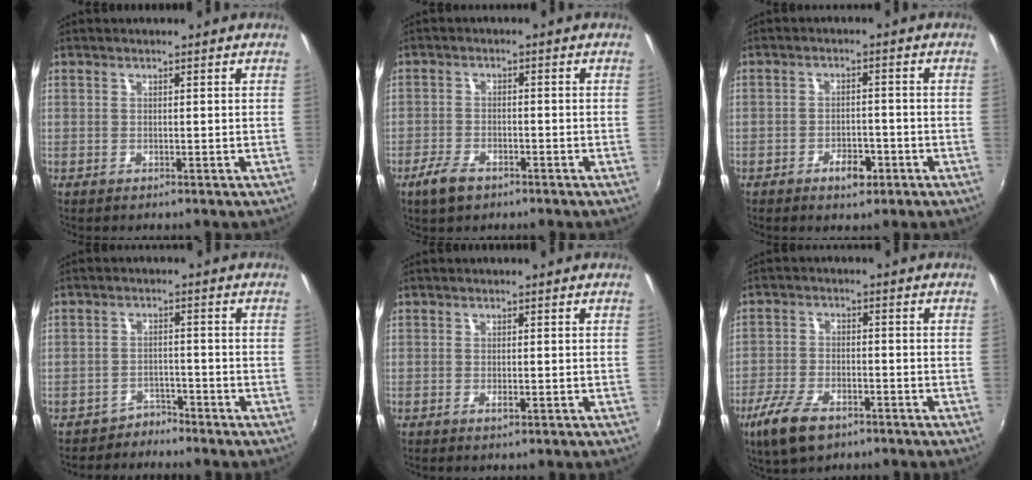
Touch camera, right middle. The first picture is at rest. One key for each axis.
{"total": 5.0, "fx": -3.4, "fy": 2.3, "fz": 2.7, "tx": -0.075, "ty": -0.008, "tz": -0.063}
{"total": 4.3, "fx": -2.7, "fy": 2.2, "fz": 2.5, "tx": -0.052, "ty": -0.004, "tz": -0.039}
{"total": 3.1, "fx": -2.5, "fy": 1.6, "fz": -0.8, "tx": 0.014, "ty": 0.013, "tz": -0.046}
{"total": 1.1, "fx": -0.4, "fy": 0.4, "fz": 1.0, "tx": -0.018, "ty": -0.002, "tz": -0.006}
{"total": 9.6, "fx": -6.2, "fy": 4.4, "fz": 5.9, "tx": -0.148, "ty": -0.025, "tz": -0.115}